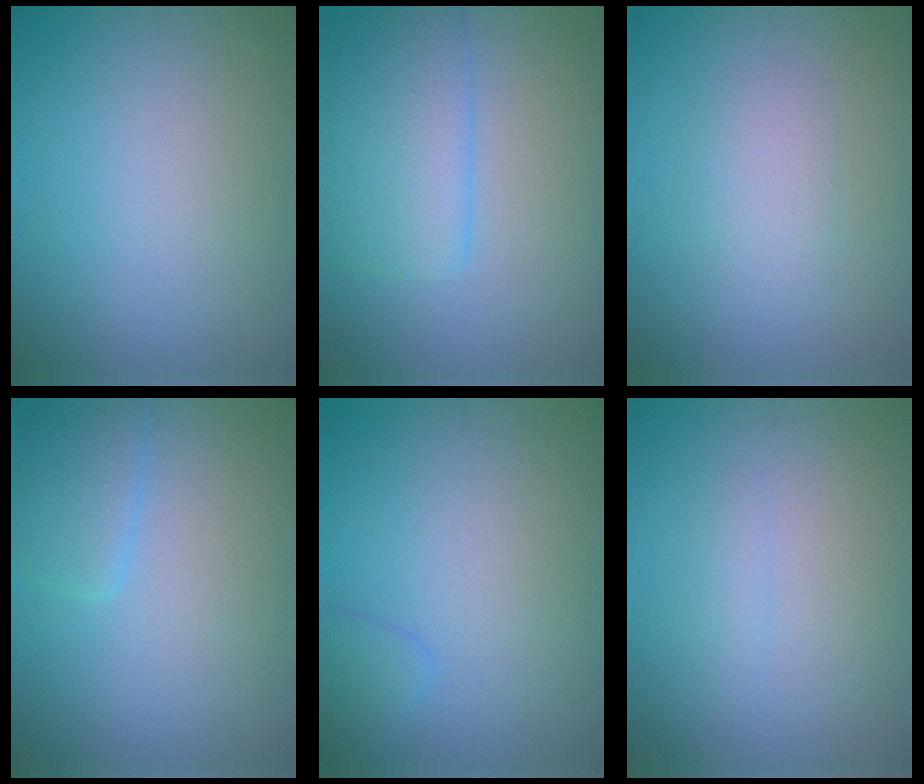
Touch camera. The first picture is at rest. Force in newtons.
{"total": 4.4, "press": 4.4, "slide": 0.4}
{"total": 1.8, "press": 1.8, "slide": 0.1}
{"total": 2.4, "press": 2.3, "slide": 0.2}
{"total": 1.5, "press": 1.4, "slide": 0.1}
{"total": 0.7, "press": 0.7, "slide": 0.1}